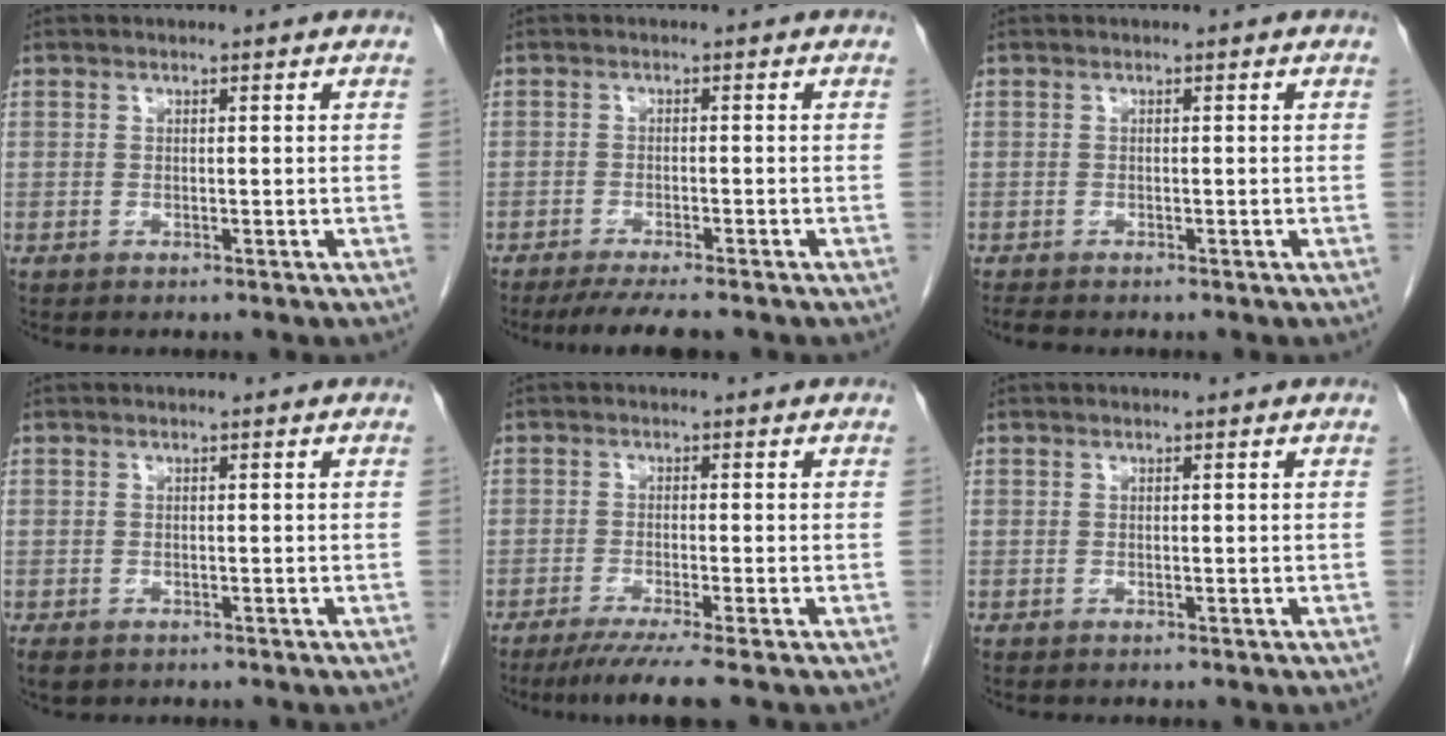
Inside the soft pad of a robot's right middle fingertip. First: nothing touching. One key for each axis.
{"total": 6.7, "fx": -5.6, "fy": 0.3, "fz": 3.7, "tx": -0.047, "ty": -0.014, "tz": -0.087}
{"total": 1.5, "fx": -1.4, "fy": 0.1, "fz": 0.6, "tx": -0.016, "ty": -0.004, "tz": -0.020}
{"total": 3.7, "fx": -2.3, "fy": 2.2, "fz": 1.8, "tx": -0.043, "ty": -0.008, "tz": -0.033}
{"total": 6.0, "fx": -4.5, "fy": -1.1, "fz": 3.8, "tx": -0.051, "ty": -0.017, "tz": -0.078}
{"total": 0.0}